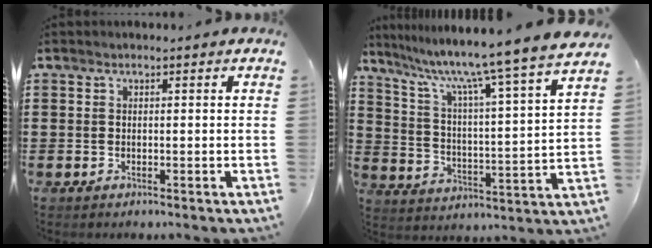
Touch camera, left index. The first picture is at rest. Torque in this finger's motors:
{"motor_torque": [2.14, 0.00, -0.05, -0.09]}